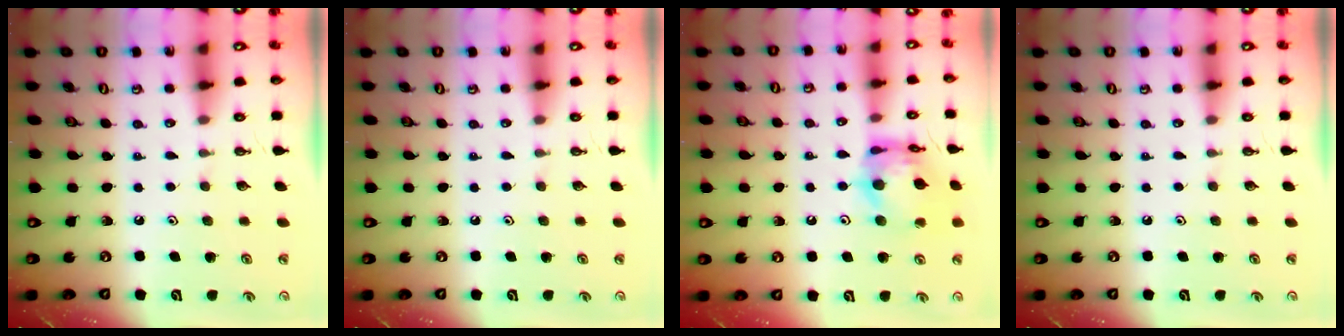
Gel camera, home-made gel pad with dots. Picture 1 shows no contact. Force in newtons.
{"total": 0.0}
{"total": 12.1, "press": 12.1, "slide": 1.3}
{"total": 0.0}